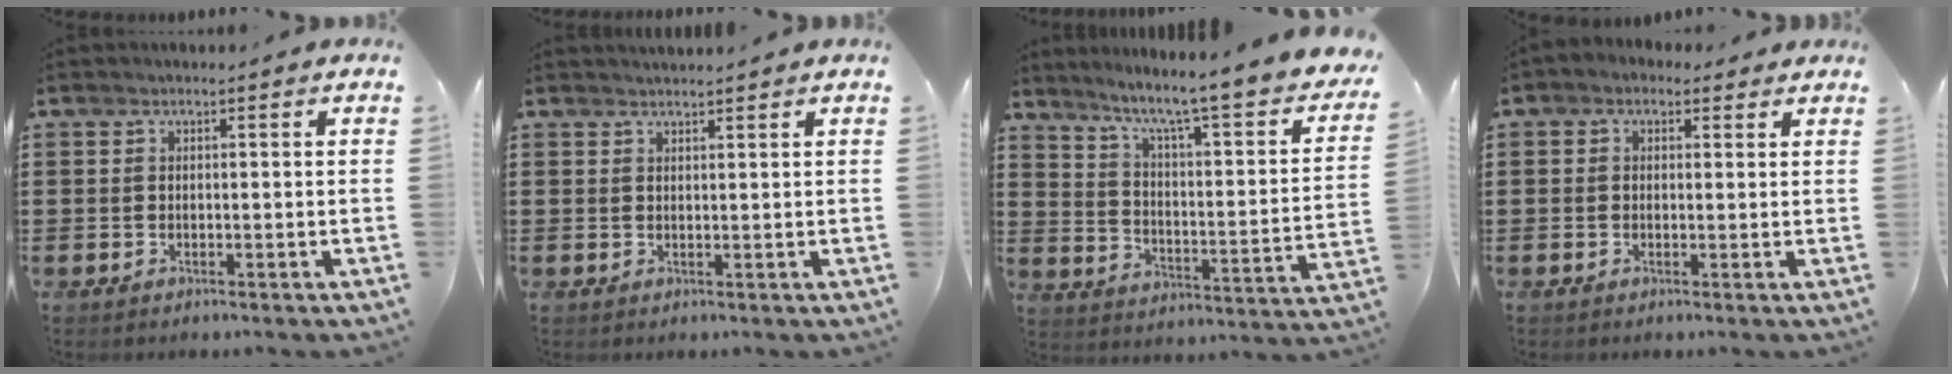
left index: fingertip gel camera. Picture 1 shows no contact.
{"total": 1.3, "force": [1.2, 0.1, -0.2], "torque": [0.000, -0.001, 0.026]}
{"total": 6.5, "force": [4.9, -0.3, 4.3], "torque": [-0.098, -0.052, 0.066]}
{"total": 1.3, "force": [0.6, 1.1, 0.5], "torque": [-0.014, 0.006, 0.010]}